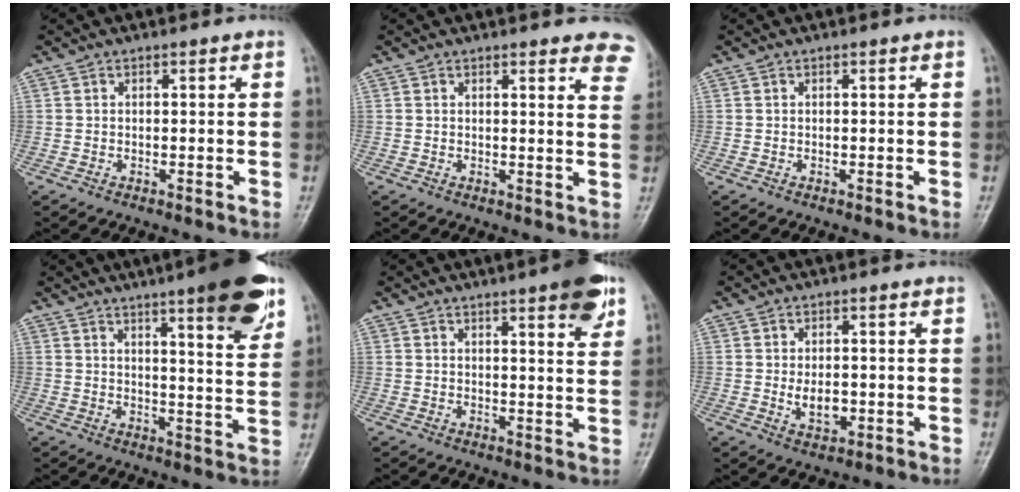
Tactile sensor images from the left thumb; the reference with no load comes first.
{"total": 8.3, "force": [6.8, 2.4, 3.9], "torque": [-0.010, -0.028, 0.054]}
{"total": 0.0}
{"total": 14.3, "force": [8.5, 2.4, 11.2], "torque": [-0.134, -0.041, 0.114]}
{"total": 7.9, "force": [4.6, 1.6, 6.2], "torque": [-0.070, -0.020, 0.057]}
{"total": 4.2, "force": [-0.4, 2.6, 3.2], "torque": [-0.044, -0.004, 0.000]}